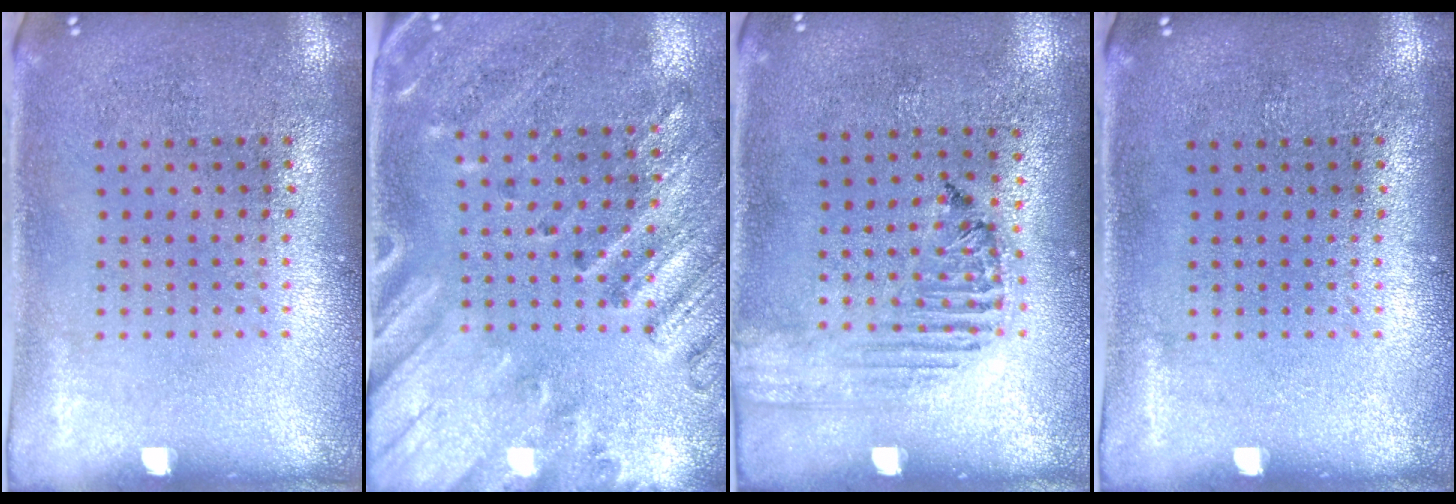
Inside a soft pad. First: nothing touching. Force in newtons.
{"total": 2.4, "press": 2.0, "slide": 1.3}
{"total": 1.5, "press": 1.5, "slide": 0.3}
{"total": 0.0}